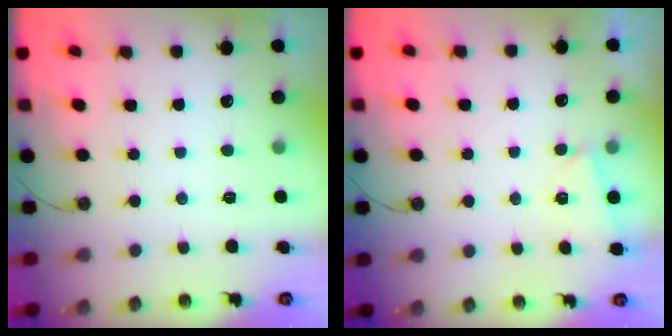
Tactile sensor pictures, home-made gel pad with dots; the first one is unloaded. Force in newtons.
{"total": 2.8, "press": 1.6, "slide": 2.3}